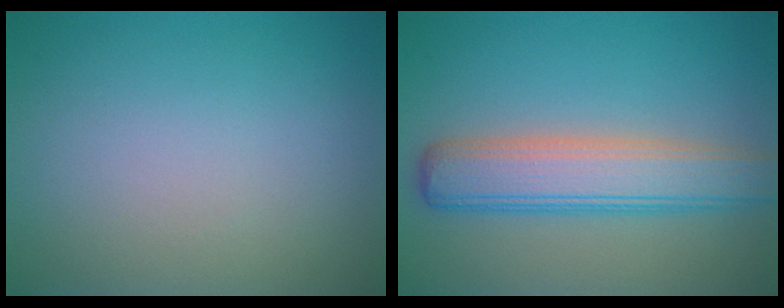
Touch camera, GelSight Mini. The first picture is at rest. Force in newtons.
{"total": 5.9, "press": 5.9, "slide": 0.4}